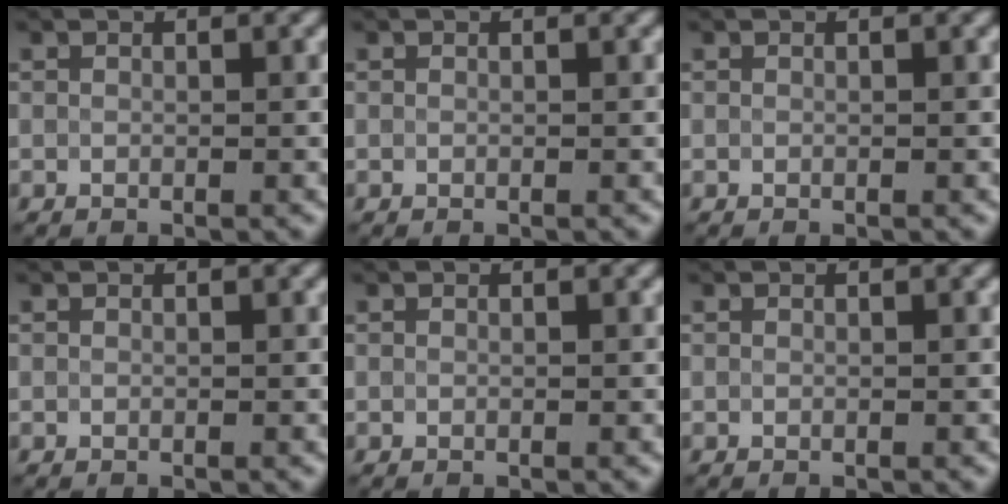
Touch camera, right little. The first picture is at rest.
{"total": 0.0}
{"total": 0.0}
{"total": 0.0}
{"total": 0.0}
{"total": 0.0}